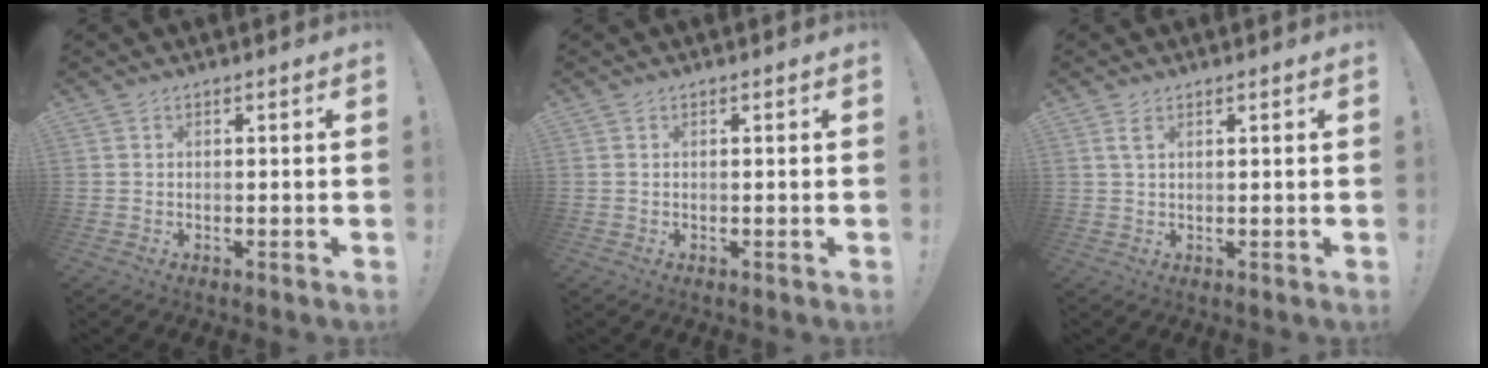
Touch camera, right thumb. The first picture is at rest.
{"total": 0.0}
{"total": 2.5, "force": [1.2, 1.0, 1.9], "torque": [-0.032, -0.001, 0.021]}